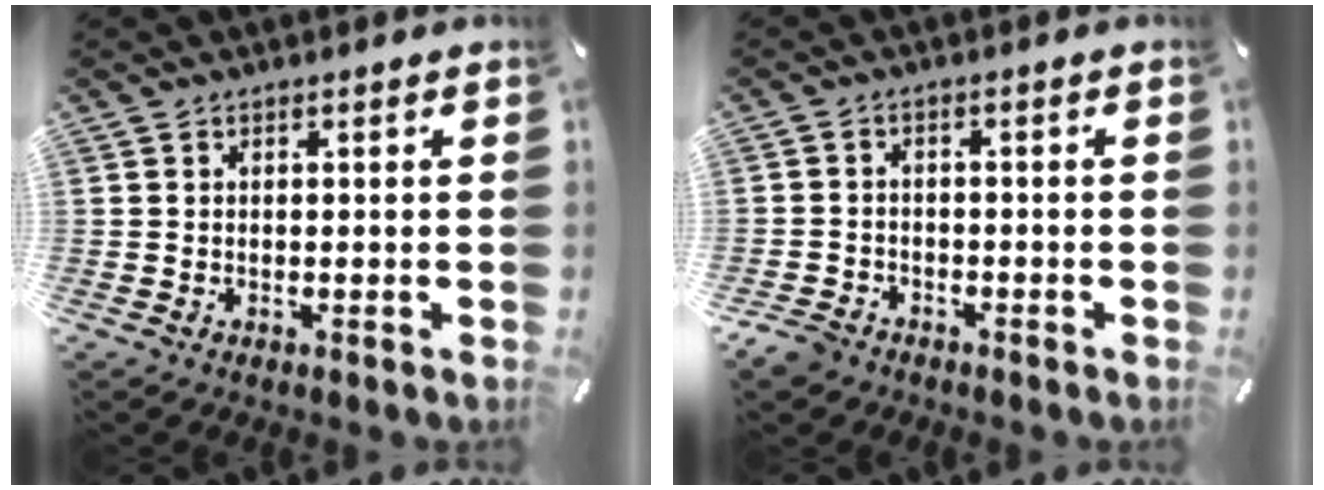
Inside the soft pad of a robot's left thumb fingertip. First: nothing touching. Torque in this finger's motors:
{"motor_torque": [-0.08, 0.19, 0.06, 0.03, -0.03]}